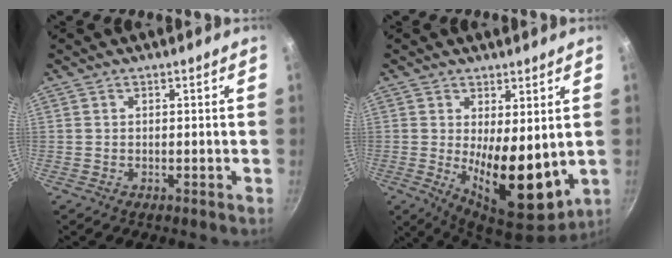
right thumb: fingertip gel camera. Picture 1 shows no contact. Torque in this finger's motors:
{"motor_torque": [2.30, 2.54, 2.02, 0.02, 0.43]}